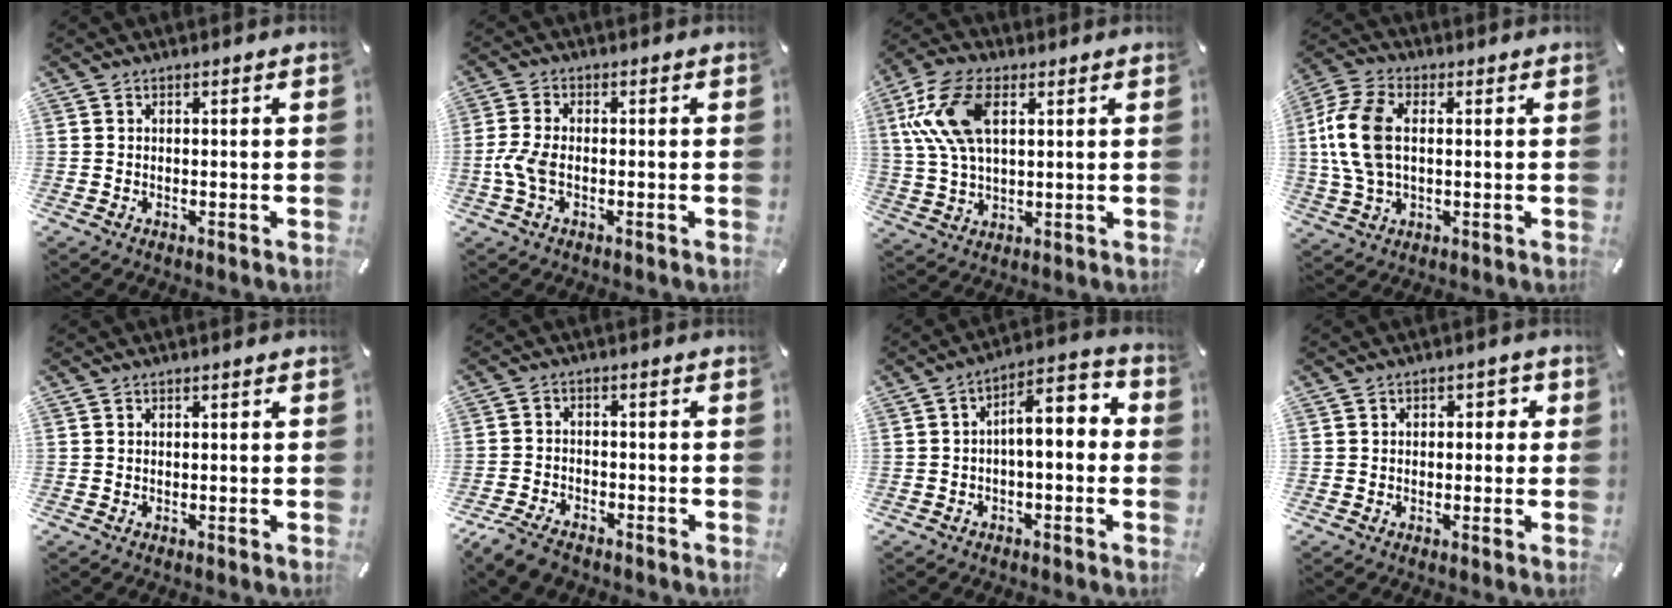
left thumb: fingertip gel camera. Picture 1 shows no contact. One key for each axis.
{"total": 5.4, "fx": -1.4, "fy": 2.7, "fz": 4.5, "tx": -0.106, "ty": -0.001, "tz": -0.029}
{"total": 13.5, "fx": 4.7, "fy": 7.4, "fz": 10.2, "tx": -0.242, "ty": 0.002, "tz": 0.081}
{"total": 11.2, "fx": 1.0, "fy": 7.3, "fz": 8.4, "tx": -0.202, "ty": 0.008, "tz": 0.015}
{"total": 0.0}
{"total": 5.1, "fx": -4.2, "fy": 2.2, "fz": 1.9, "tx": -0.055, "ty": 0.015, "tz": -0.085}
{"total": 7.0, "fx": -0.3, "fy": 3.3, "fz": 6.1, "tx": -0.090, "ty": -0.008, "tz": -0.014}
{"total": 2.5, "fx": -0.5, "fy": 1.8, "fz": 1.6, "tx": -0.024, "ty": 0.010, "tz": -0.016}